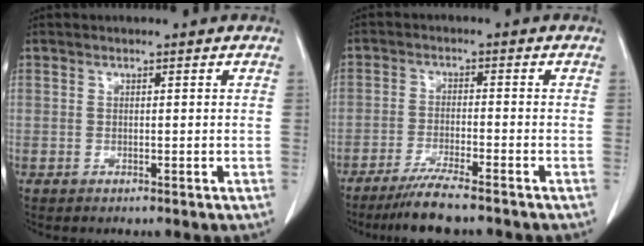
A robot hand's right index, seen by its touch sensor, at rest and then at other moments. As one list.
[{"total": 6.8, "force": [-5.6, -0.1, 3.8], "torque": [-0.063, -0.018, -0.095]}]